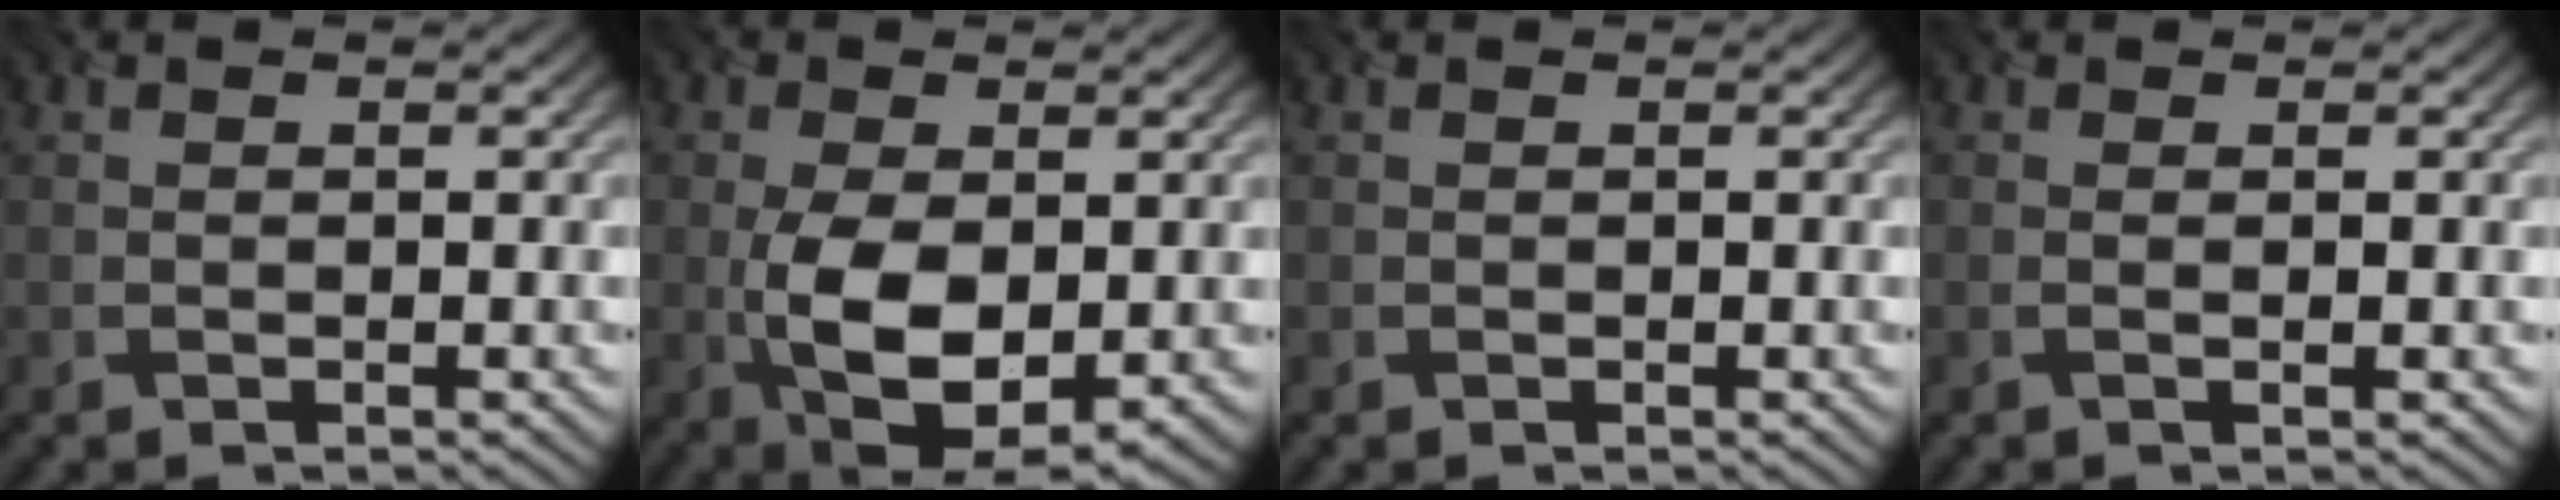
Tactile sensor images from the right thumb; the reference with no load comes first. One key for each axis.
{"total": 9.1, "fx": -1.4, "fy": 4.6, "fz": 7.8, "tx": -0.163, "ty": -0.015, "tz": -0.019}
{"total": 0.0}
{"total": 1.0, "fx": 0.1, "fy": 0.0, "fz": 1.0, "tx": -0.020, "ty": 0.002, "tz": -0.004}